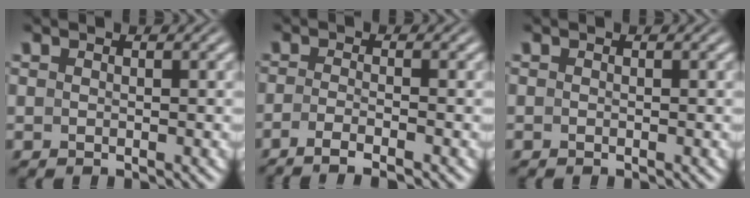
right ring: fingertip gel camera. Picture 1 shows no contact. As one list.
[{"total": 4.0, "force": [-3.2, 0.5, 2.3], "torque": [-0.044, -0.012, -0.045]}, {"total": 0.0}]